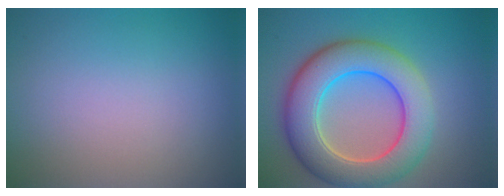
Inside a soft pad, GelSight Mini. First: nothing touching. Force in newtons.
{"total": 9.1, "press": 9.1, "slide": 0.2}